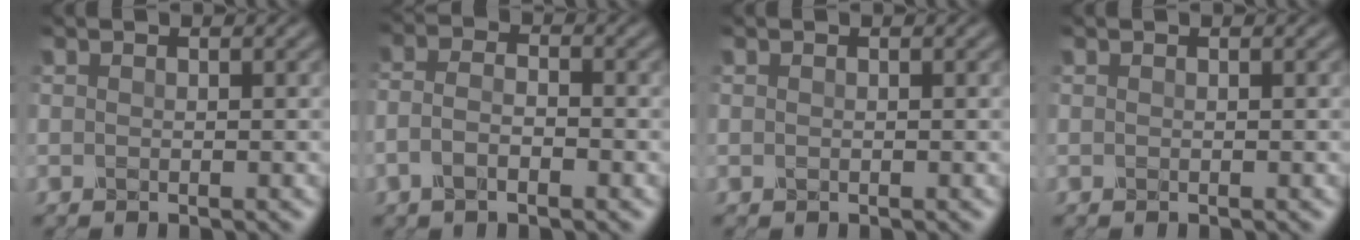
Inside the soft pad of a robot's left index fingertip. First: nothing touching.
{"total": 2.8, "force": [-1.2, 1.2, 2.2], "torque": [-0.045, 0.006, -0.032]}
{"total": 0.0}
{"total": 0.0}